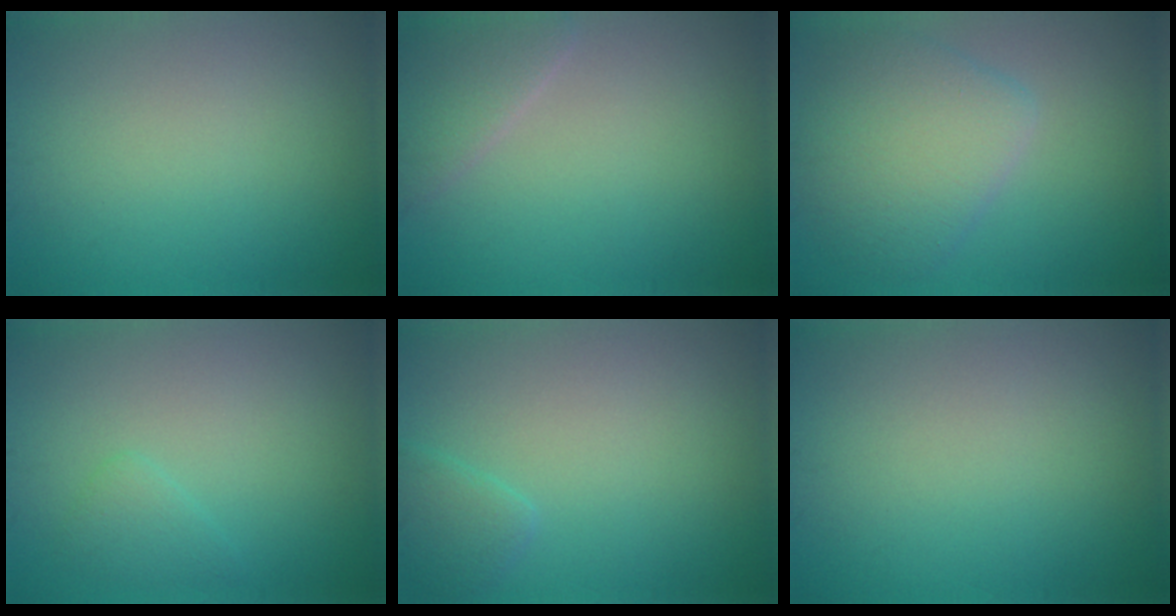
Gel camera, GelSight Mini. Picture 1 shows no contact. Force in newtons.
{"total": 2.5, "press": 2.5, "slide": 0.2}
{"total": 5.6, "press": 5.6, "slide": 0.3}
{"total": 1.4, "press": 1.4, "slide": 0.1}
{"total": 1.5, "press": 1.5, "slide": 0.1}
{"total": 0.0}